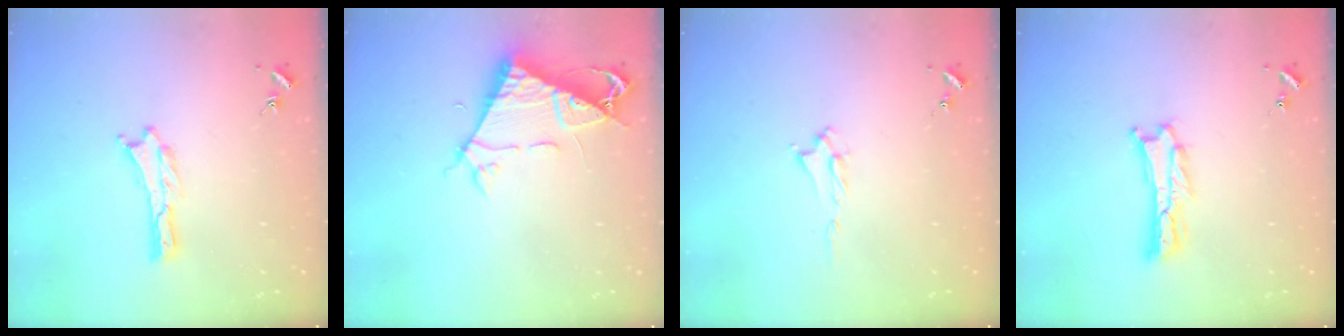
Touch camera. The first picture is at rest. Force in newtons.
{"total": 7.6, "press": 7.5, "slide": 1.0}
{"total": 2.0, "press": 2.0, "slide": 0.3}
{"total": 1.8, "press": 1.8, "slide": 0.2}